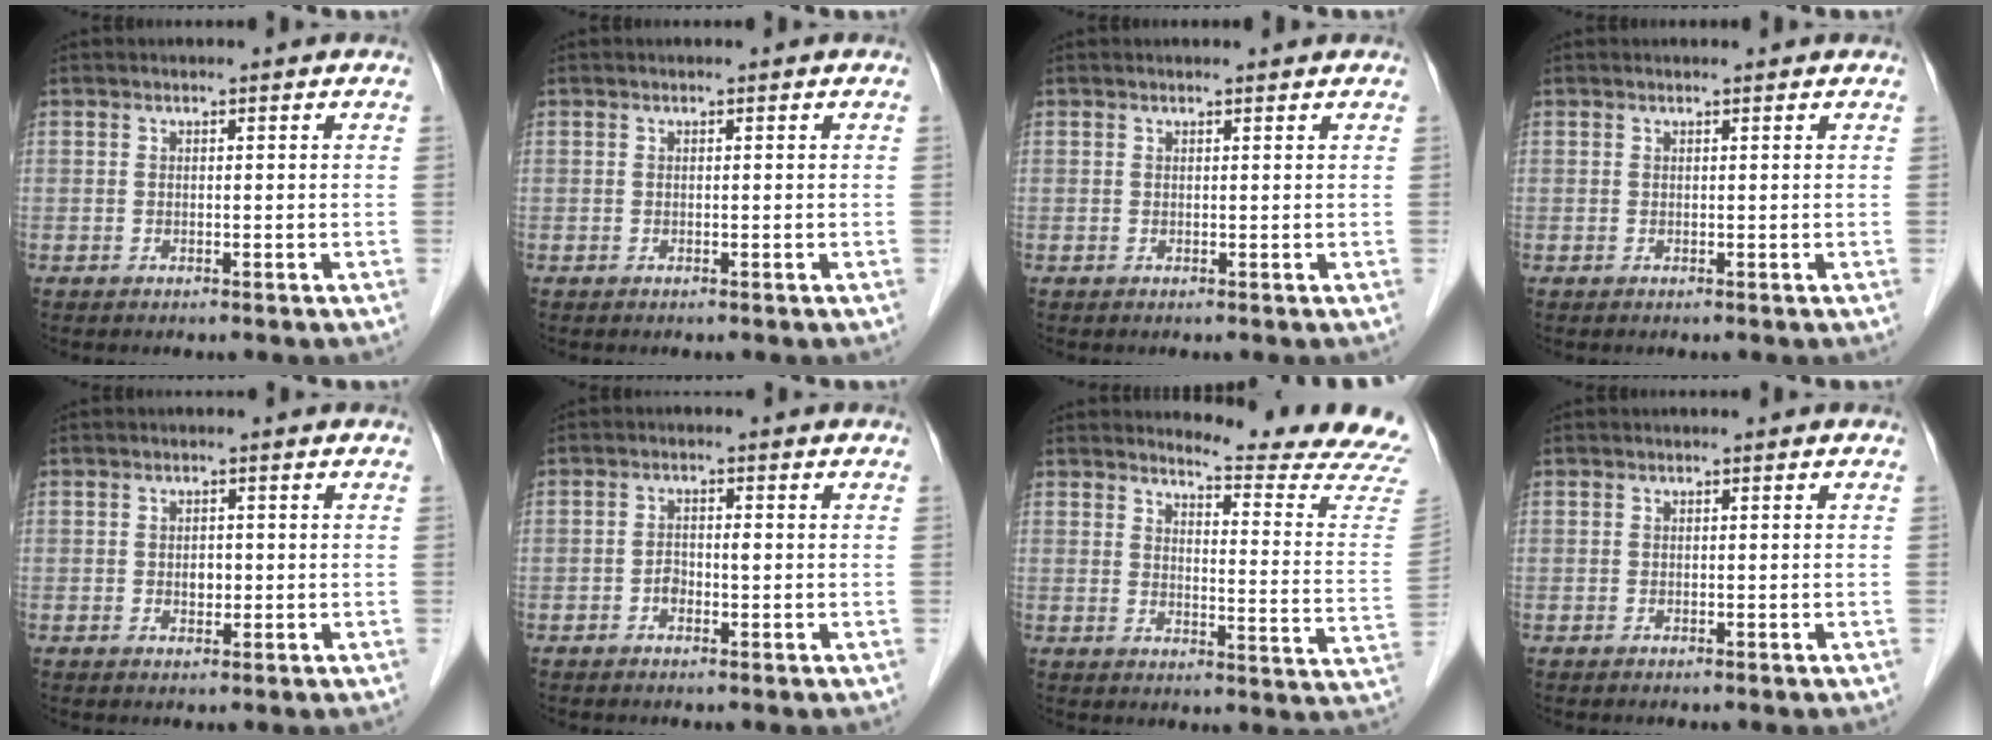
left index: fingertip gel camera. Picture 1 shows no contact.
{"total": 0.0}
{"total": 1.3, "force": [1.2, 0.2, 0.2], "torque": [-0.002, 0.003, 0.017]}
{"total": 1.2, "force": [1.1, 0.3, 0.1], "torque": [-0.003, 0.009, 0.016]}
{"total": 1.7, "force": [-0.2, 1.3, 1.2], "torque": [-0.014, -0.002, -0.001]}
{"total": 2.1, "force": [-0.6, 1.1, 1.6], "torque": [-0.024, 0.007, -0.009]}
{"total": 15.7, "force": [15.5, -1.2, 2.6], "torque": [-0.025, -0.143, 0.164]}
{"total": 0.0}